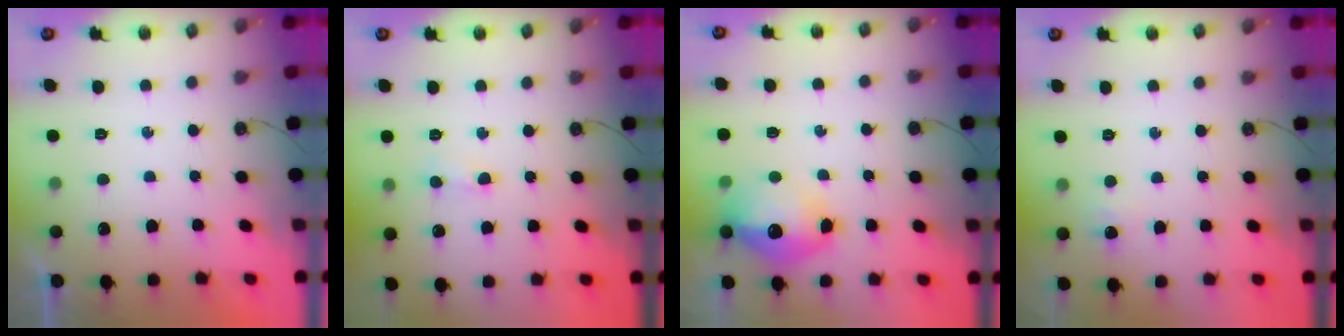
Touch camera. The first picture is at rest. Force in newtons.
{"total": 4.9, "press": 4.8, "slide": 0.9}
{"total": 13.7, "press": 13.6, "slide": 1.2}
{"total": 3.1, "press": 3.0, "slide": 0.7}